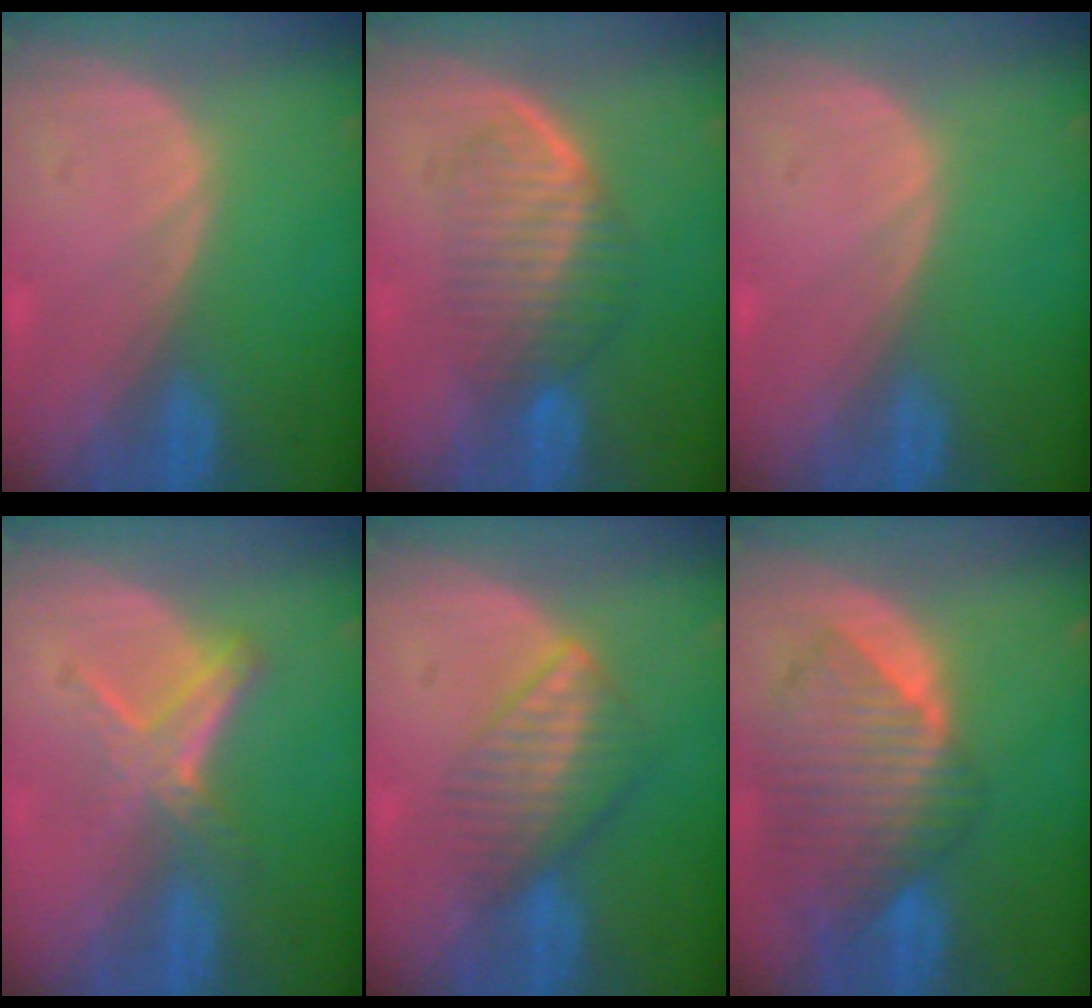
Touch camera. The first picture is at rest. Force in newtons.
{"total": 6.0, "press": 5.9, "slide": 1.1}
{"total": 0.0}
{"total": 4.8, "press": 4.7, "slide": 1.2}
{"total": 6.5, "press": 5.9, "slide": 2.7}
{"total": 10.3, "press": 8.8, "slide": 5.3}